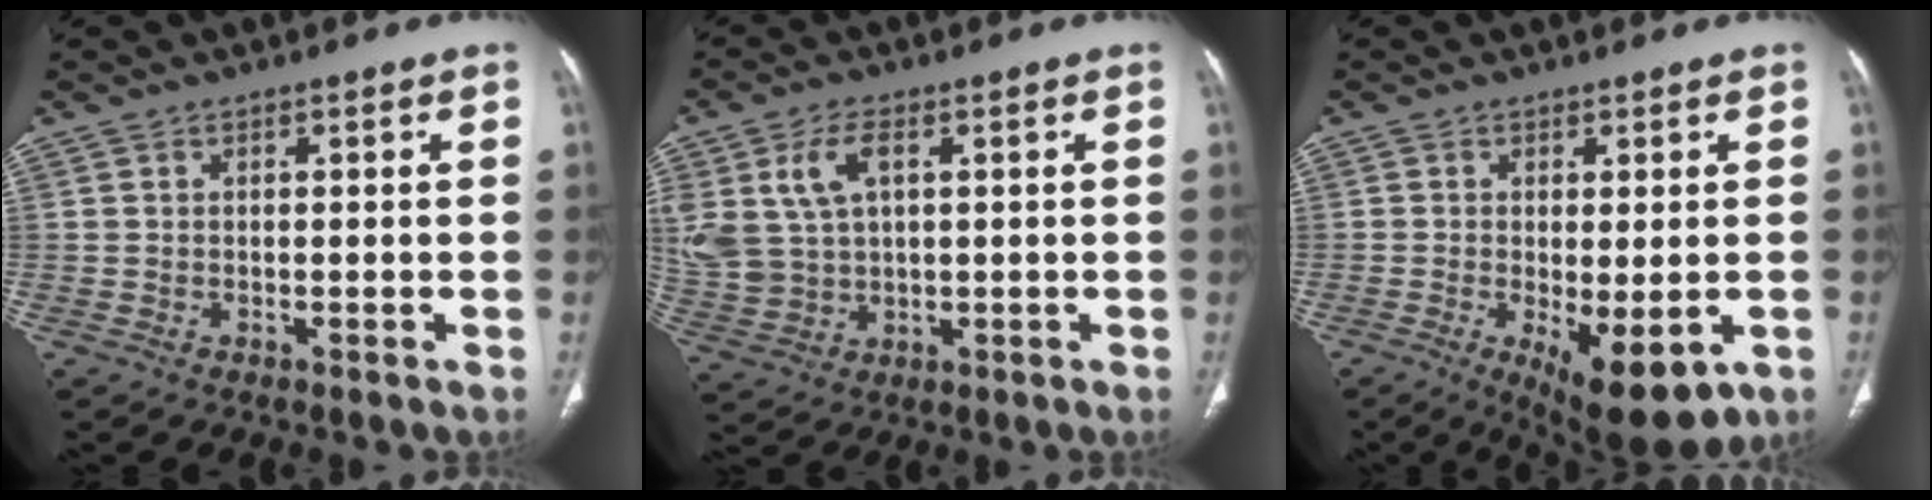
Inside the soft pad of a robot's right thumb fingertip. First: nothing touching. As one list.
[{"total": 10.6, "force": [3.3, 6.6, 7.7], "torque": [-0.166, 0.002, 0.077]}, {"total": 11.6, "force": [-3.9, 4.6, 9.8], "torque": [-0.137, -0.017, -0.045]}]